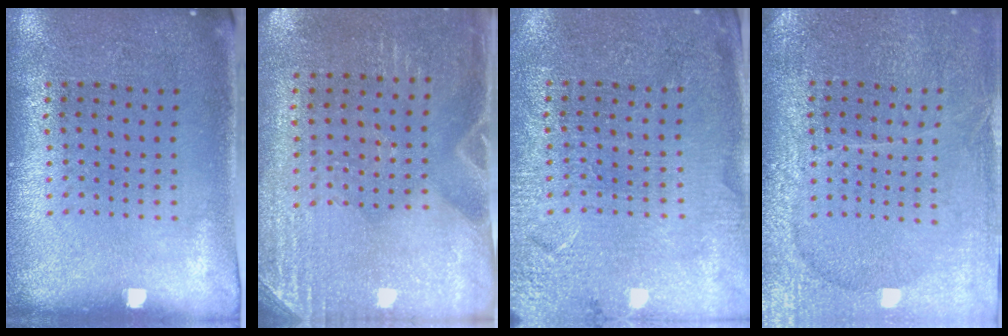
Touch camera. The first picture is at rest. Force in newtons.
{"total": 2.8, "press": 2.5, "slide": 1.2}
{"total": 3.1, "press": 3.1, "slide": 0.5}
{"total": 3.5, "press": 3.2, "slide": 1.4}